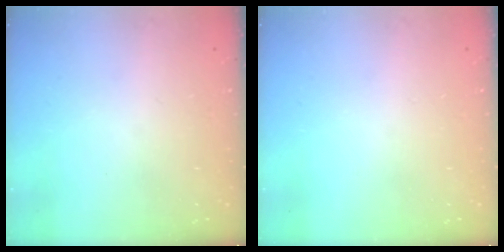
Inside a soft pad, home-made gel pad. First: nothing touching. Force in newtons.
{"total": 0.0}